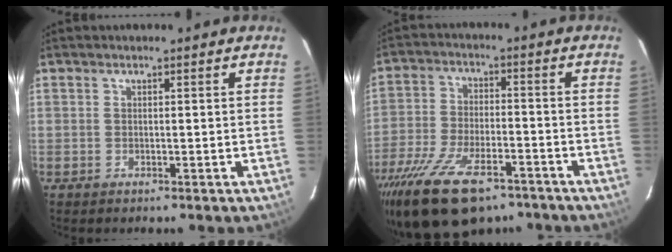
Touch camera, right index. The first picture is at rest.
{"total": 19.7, "force": [-13.5, 8.2, 11.8], "torque": [-0.251, -0.042, -0.228]}